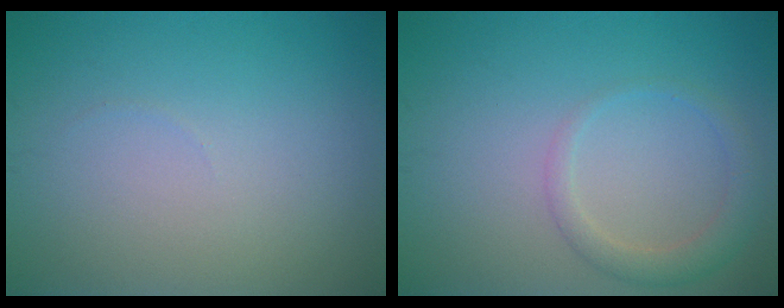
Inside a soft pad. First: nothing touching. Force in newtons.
{"total": 2.3, "press": 2.3, "slide": 0.2}